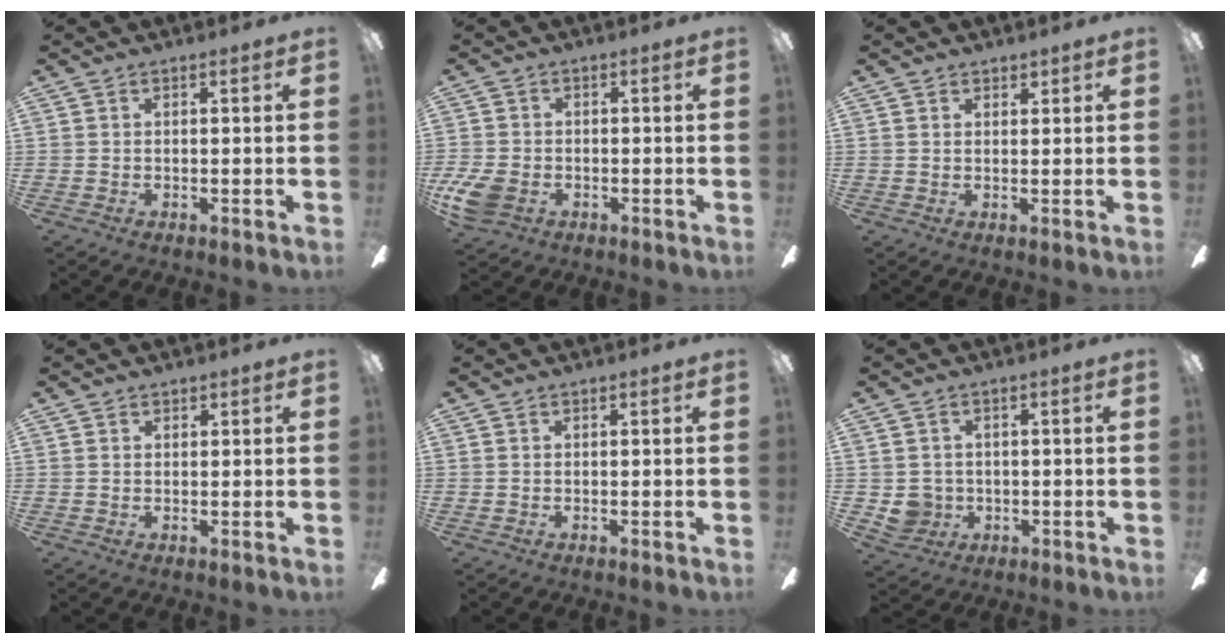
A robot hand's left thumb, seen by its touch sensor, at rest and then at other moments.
{"total": 6.8, "force": [-2.3, 4.9, 4.1], "torque": [-0.103, 0.007, -0.043]}
{"total": 1.5, "force": [1.3, 0.7, 0.0], "torque": [0.008, -0.004, 0.024]}
{"total": 1.1, "force": [1.0, 0.6, 0.0], "torque": [0.000, 0.000, 0.019]}
{"total": 0.0}
{"total": 4.4, "force": [0.0, 4.4, 0.7], "torque": [-0.022, 0.005, 0.002]}